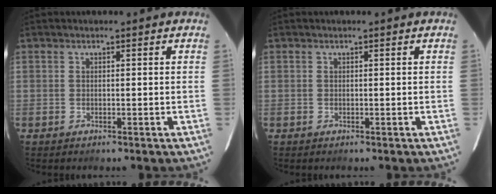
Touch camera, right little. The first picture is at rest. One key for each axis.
{"total": 0.0}